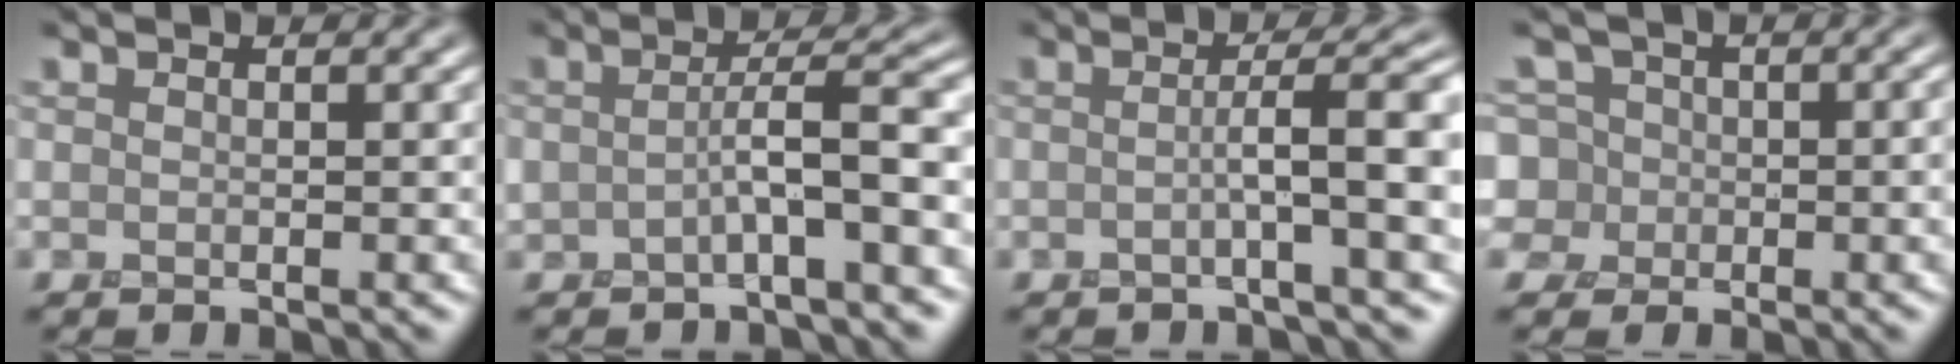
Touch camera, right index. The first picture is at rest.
{"total": 4.5, "force": [-1.2, 1.0, 4.3], "torque": [-0.071, 0.022, -0.027]}
{"total": 5.7, "force": [-0.4, 0.9, 5.6], "torque": [-0.080, 0.012, -0.016]}
{"total": 8.0, "force": [0.1, 6.9, 3.9], "torque": [-0.059, 0.035, -0.045]}